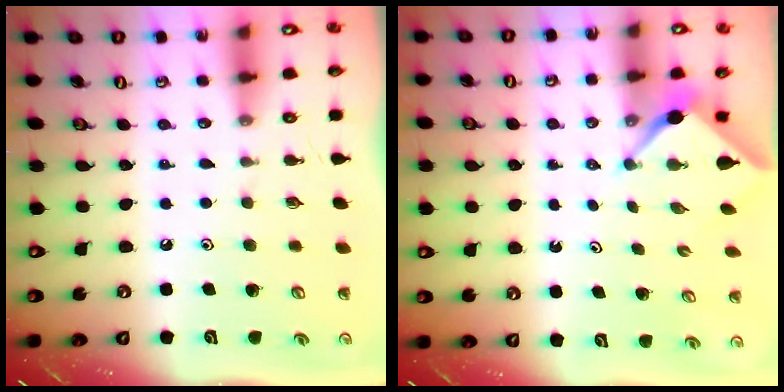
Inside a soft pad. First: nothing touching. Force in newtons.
{"total": 2.4, "press": 2.4, "slide": 0.2}